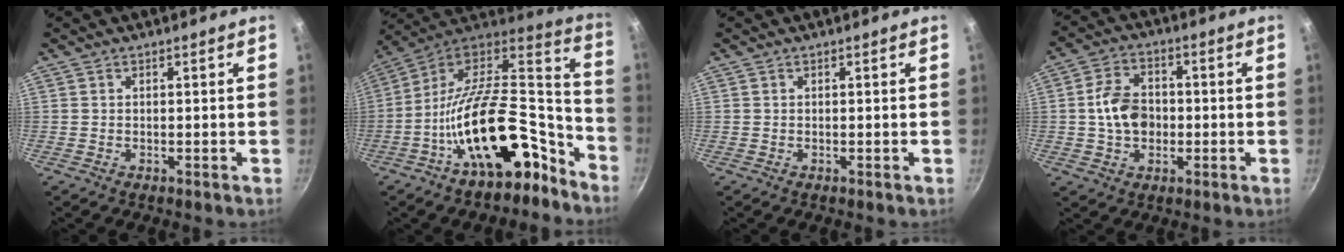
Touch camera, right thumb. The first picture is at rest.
{"total": 25.9, "force": [-13.6, 12.6, 18.1], "torque": [-0.222, 0.114, -0.226]}
{"total": 0.0}
{"total": 8.9, "force": [-0.6, 6.6, 6.0], "torque": [-0.090, 0.019, -0.017]}